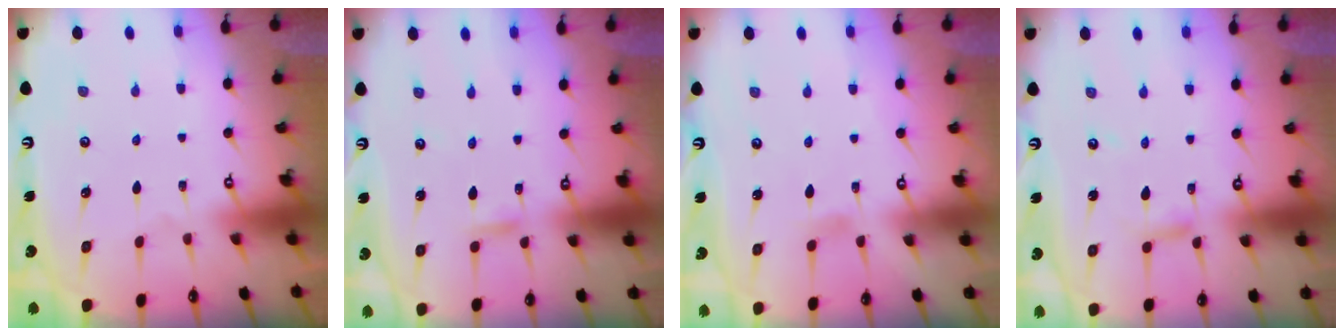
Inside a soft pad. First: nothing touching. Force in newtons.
{"total": 2.8, "press": 2.8, "slide": 0.3}
{"total": 2.9, "press": 2.8, "slide": 0.4}
{"total": 4.1, "press": 4.1, "slide": 0.3}